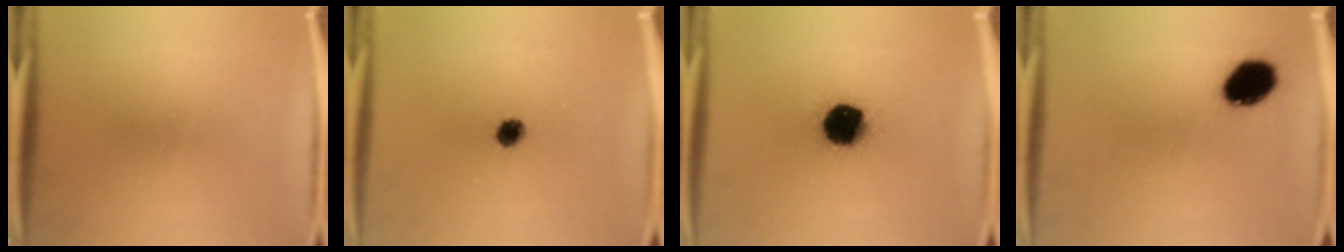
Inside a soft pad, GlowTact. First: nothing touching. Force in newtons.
{"total": 3.9}
{"total": 16.1}
{"total": 9.8}